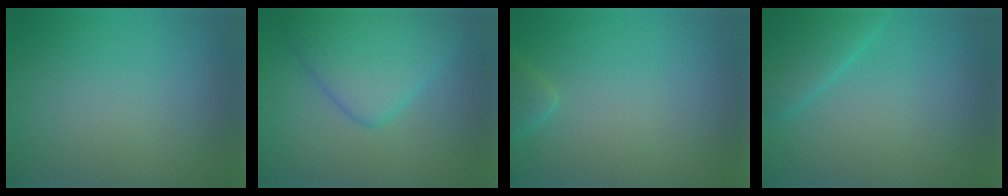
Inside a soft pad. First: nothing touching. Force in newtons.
{"total": 5.7, "press": 5.7, "slide": 0.2}
{"total": 1.5, "press": 1.5, "slide": 0.1}
{"total": 3.0, "press": 3.0, "slide": 0.2}